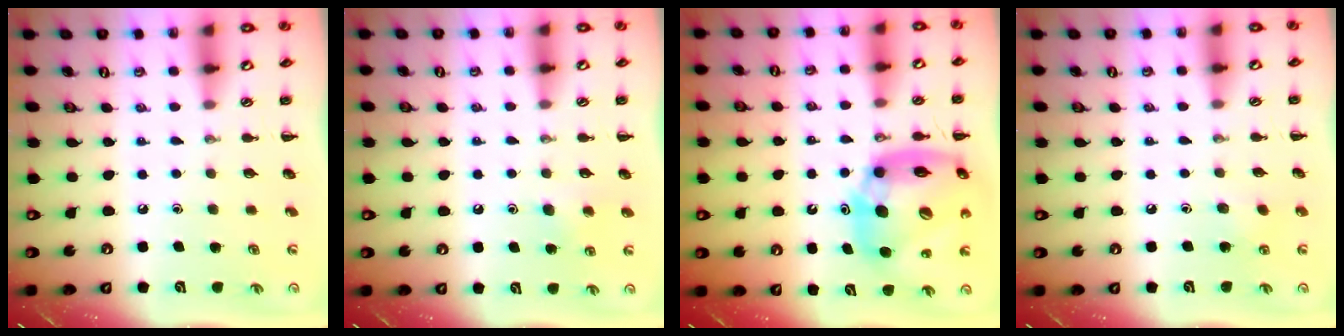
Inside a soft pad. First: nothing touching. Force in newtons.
{"total": 5.4, "press": 5.1, "slide": 1.7}
{"total": 18.2, "press": 17.5, "slide": 5.1}
{"total": 6.8, "press": 6.7, "slide": 0.9}